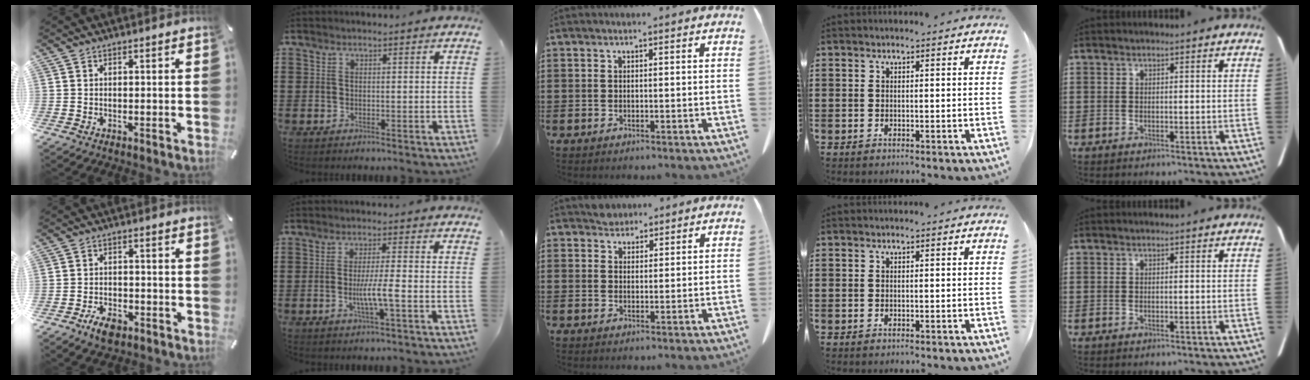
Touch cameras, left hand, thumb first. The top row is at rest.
{"thumb": {"total": 4.7, "force": [-3.0, 2.6, 2.4], "torque": [-0.049, 0.013, -0.057]}, "index": {"total": 5.0, "force": [-1.3, 0.1, 4.9], "torque": [-0.099, -0.009, -0.030]}, "middle": {"total": 2.3, "force": [2.1, 0.8, 0.0], "torque": [-0.004, 0.005, 0.043]}}